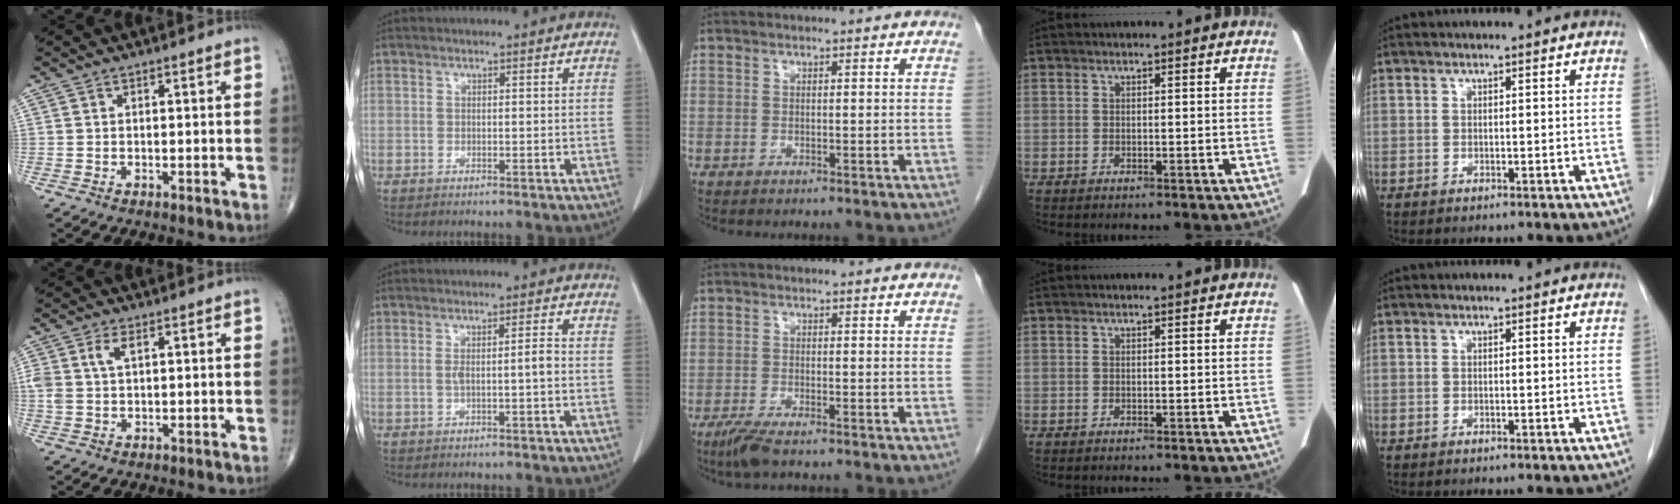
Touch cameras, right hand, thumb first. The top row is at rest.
{"thumb": {"total": 3.9, "force": [1.4, 2.0, 3.0], "torque": [-0.073, 0.007, 0.029]}, "index": {"total": 2.7, "force": [-0.4, 0.0, 2.6], "torque": [-0.048, 0.006, -0.004]}, "middle": {"total": 3.3, "force": [-2.4, 0.4, 2.2], "torque": [-0.048, -0.009, -0.048]}}